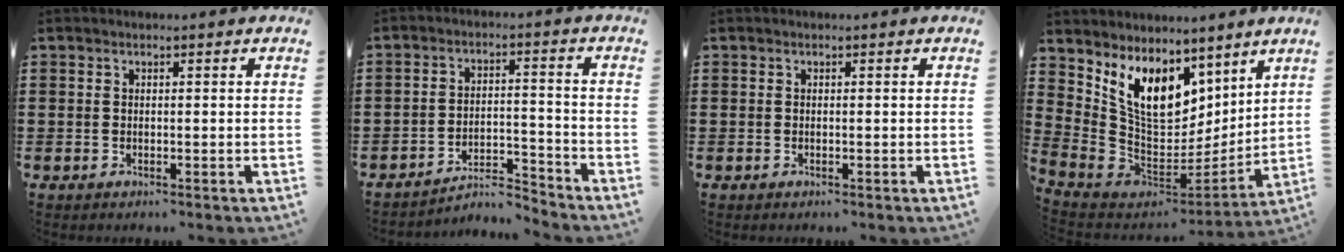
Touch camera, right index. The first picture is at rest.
{"total": 5.0, "force": [-4.7, 0.7, 1.5], "torque": [-0.029, 0.003, -0.095]}
{"total": 0.0}
{"total": 11.9, "force": [6.7, 7.5, 6.4], "torque": [-0.145, -0.039, 0.136]}